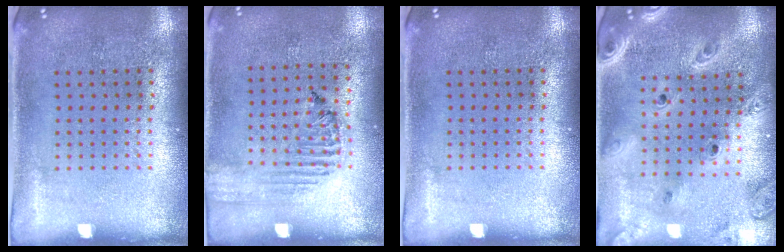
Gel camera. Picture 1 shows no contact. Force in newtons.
{"total": 1.5, "press": 1.5, "slide": 0.3}
{"total": 0.0}
{"total": 3.0, "press": 2.5, "slide": 1.6}